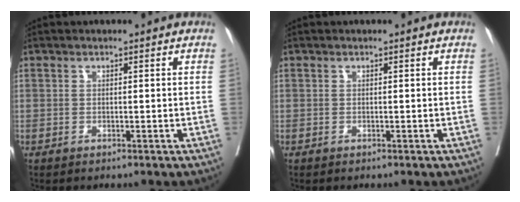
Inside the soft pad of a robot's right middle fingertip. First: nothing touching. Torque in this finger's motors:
{"motor_torque": [-0.07, 0.10, 0.03, 0.01]}